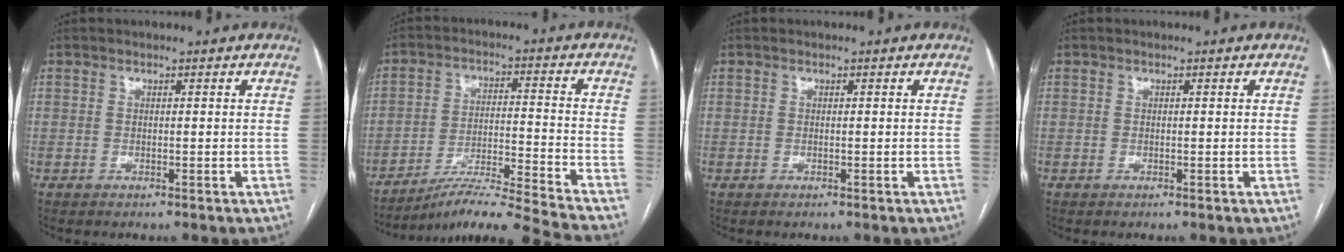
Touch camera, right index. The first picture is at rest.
{"total": 15.4, "force": [-14.1, -3.3, 5.4], "torque": [-0.077, -0.007, -0.227]}
{"total": 0.0}
{"total": 0.0}